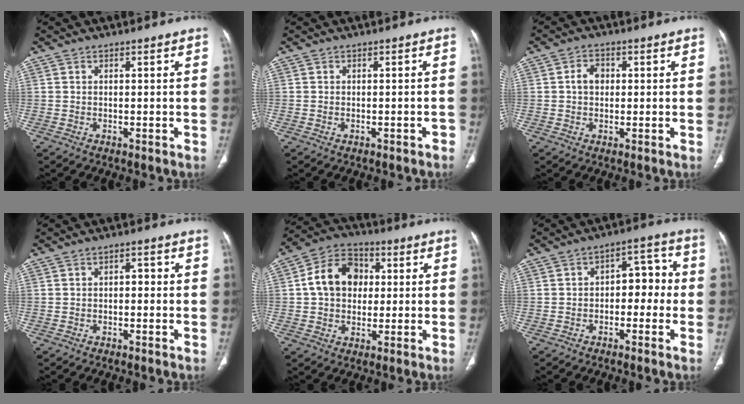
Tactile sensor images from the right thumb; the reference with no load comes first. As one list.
[{"total": 1.0, "force": [-0.7, 0.4, 0.6], "torque": [-0.010, 0.015, -0.005]}, {"total": 3.4, "force": [0.3, 2.7, 2.2], "torque": [-0.030, 0.011, 0.002]}, {"total": 1.9, "force": [-0.2, 1.2, 1.4], "torque": [-0.008, 0.009, -0.009]}, {"total": 12.0, "force": [1.5, 9.4, 7.3], "torque": [-0.101, 0.018, 0.017]}, {"total": 7.5, "force": [-1.0, 4.8, 5.6], "torque": [-0.038, 0.037, -0.026]}]